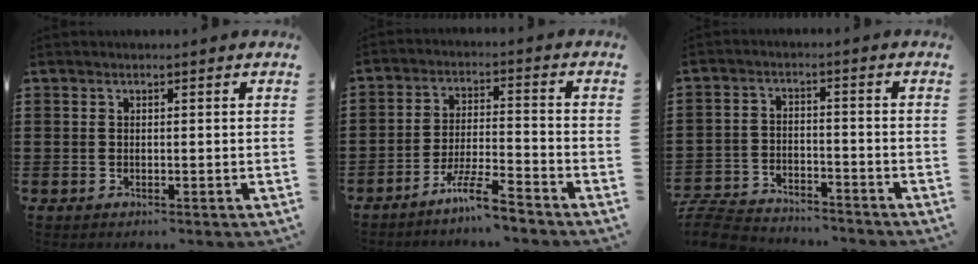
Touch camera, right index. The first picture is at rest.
{"total": 6.5, "force": [-5.5, 0.3, 3.4], "torque": [-0.076, -0.004, -0.106]}
{"total": 6.2, "force": [-6.1, 1.0, 0.8], "torque": [-0.036, 0.004, -0.127]}